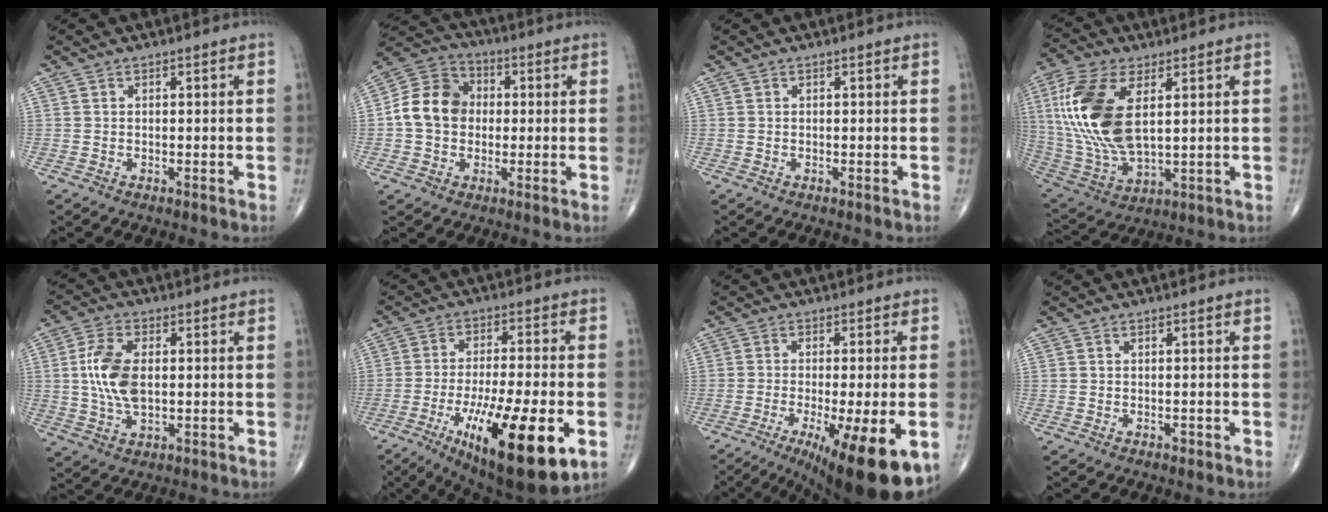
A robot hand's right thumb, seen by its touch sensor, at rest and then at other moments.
{"total": 11.1, "force": [0.1, 9.0, 6.4], "torque": [-0.101, 0.029, -0.009]}
{"total": 0.0}
{"total": 19.1, "force": [4.1, 9.4, 16.0], "torque": [-0.350, -0.015, 0.084]}
{"total": 9.5, "force": [0.6, 5.1, 8.0], "torque": [-0.167, 0.001, 0.015]}
{"total": 22.2, "force": [-8.1, 6.1, 19.8], "torque": [-0.308, -0.009, -0.115]}
{"total": 17.9, "force": [-8.0, 3.9, 15.6], "torque": [-0.191, -0.018, -0.112]}
{"total": 1.1, "force": [-0.6, 0.6, 0.7], "torque": [-0.007, 0.000, -0.009]}